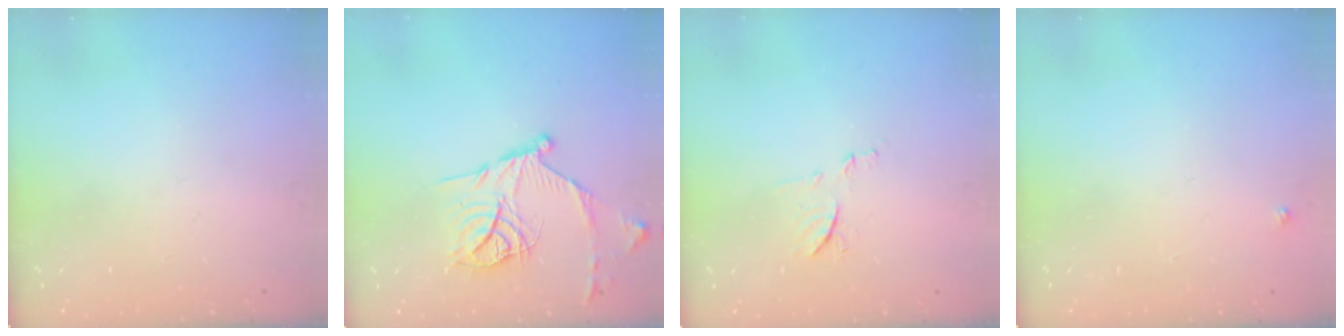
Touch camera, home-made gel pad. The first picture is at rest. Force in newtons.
{"total": 16.5, "press": 16.5, "slide": 1.6}
{"total": 7.2, "press": 7.1, "slide": 0.5}
{"total": 2.7, "press": 2.7, "slide": 0.3}